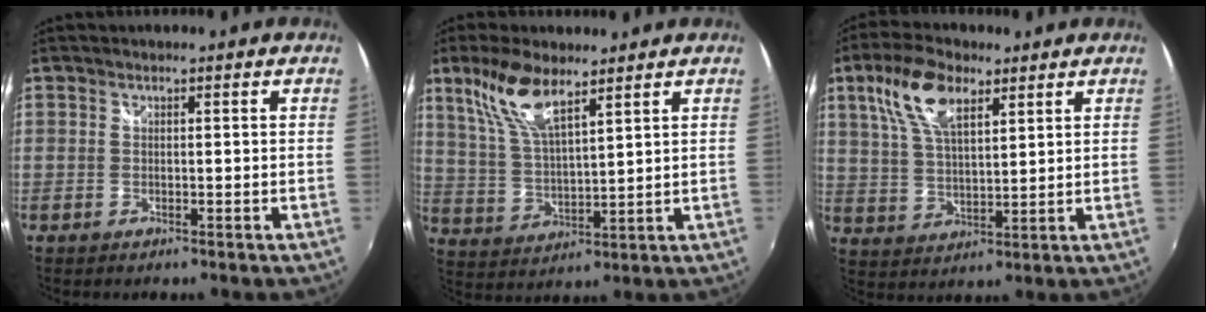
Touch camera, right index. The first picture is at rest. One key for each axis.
{"total": 10.4, "fx": 6.9, "fy": 3.0, "fz": 7.2, "tx": -0.147, "ty": 0.008, "tz": 0.144}
{"total": 11.0, "fx": 5.8, "fy": 4.8, "fz": 8.0, "tx": -0.160, "ty": 0.021, "tz": 0.113}